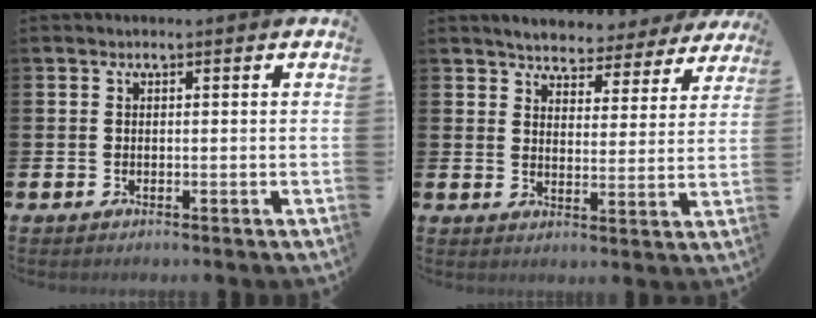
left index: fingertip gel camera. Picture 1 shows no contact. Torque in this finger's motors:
{"motor_torque": [1.01, -0.99, 0.38, 0.08]}